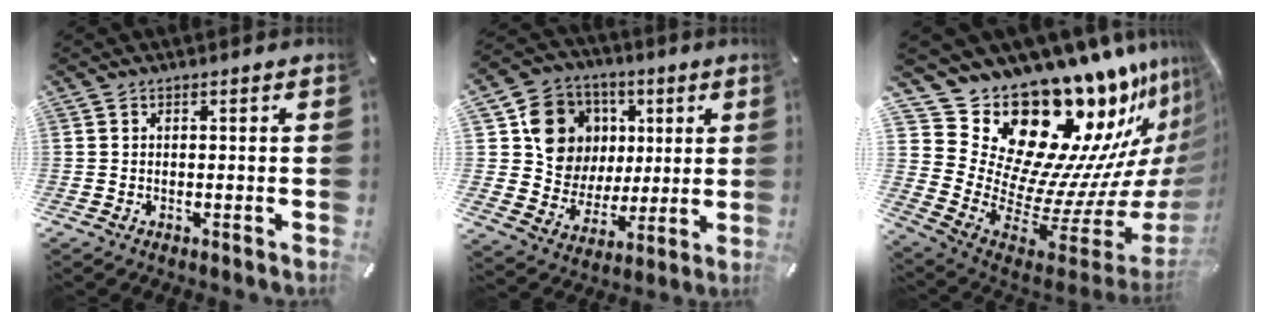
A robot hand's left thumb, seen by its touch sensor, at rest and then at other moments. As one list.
[{"total": 15.6, "force": [4.9, 14.1, 4.7], "torque": [-0.066, -0.024, 0.104]}, {"total": 26.4, "force": [18.0, 14.0, 13.4], "torque": [-0.196, -0.218, 0.366]}]